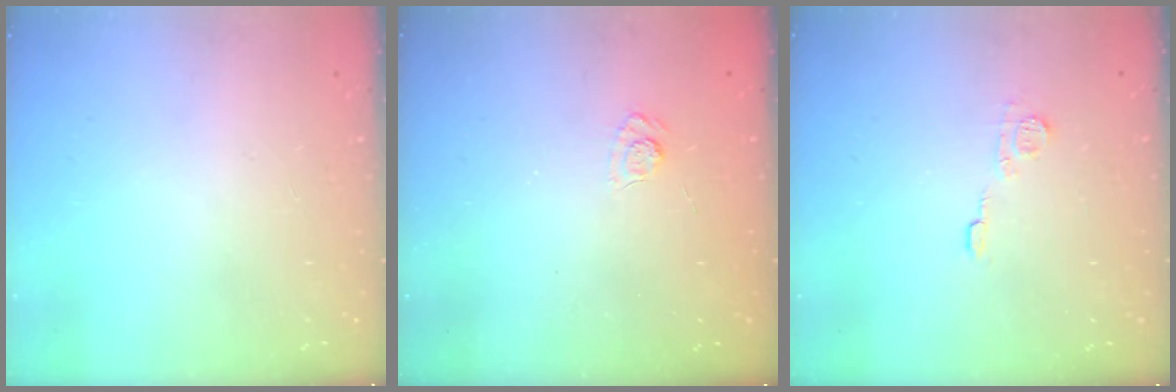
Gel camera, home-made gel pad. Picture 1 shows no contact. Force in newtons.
{"total": 4.0, "press": 3.7, "slide": 1.4}
{"total": 5.7, "press": 5.7, "slide": 0.3}